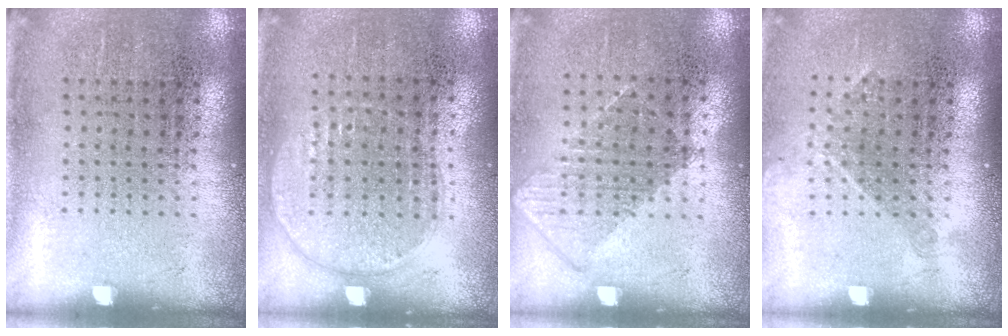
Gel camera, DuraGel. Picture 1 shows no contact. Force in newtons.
{"total": 0.9, "press": 0.8, "slide": 0.4}
{"total": 0.8, "press": 0.7, "slide": 0.4}
{"total": 1.1, "press": 0.8, "slide": 0.6}